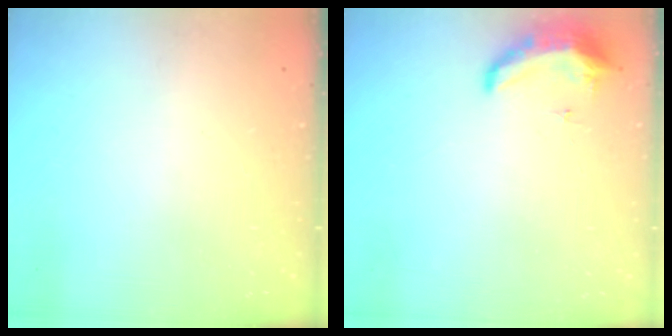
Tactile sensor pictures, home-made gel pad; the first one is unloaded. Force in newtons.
{"total": 8.6, "press": 8.5, "slide": 1.6}